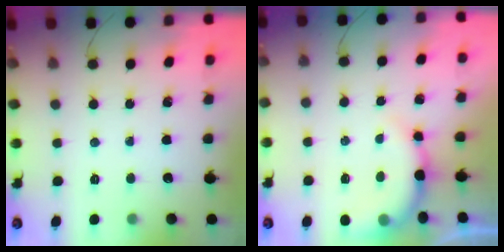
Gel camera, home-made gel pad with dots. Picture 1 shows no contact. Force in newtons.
{"total": 8.7, "press": 8.7, "slide": 0.6}